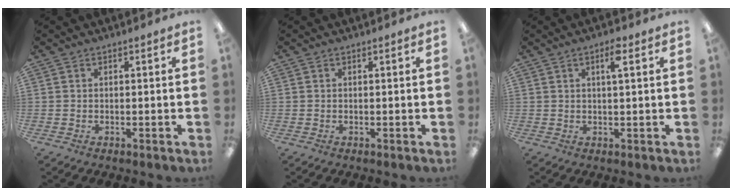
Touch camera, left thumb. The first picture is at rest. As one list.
[{"total": 0.0}, {"total": 3.6, "force": [1.9, 0.7, 3.0], "torque": [-0.051, -0.001, 0.026]}]